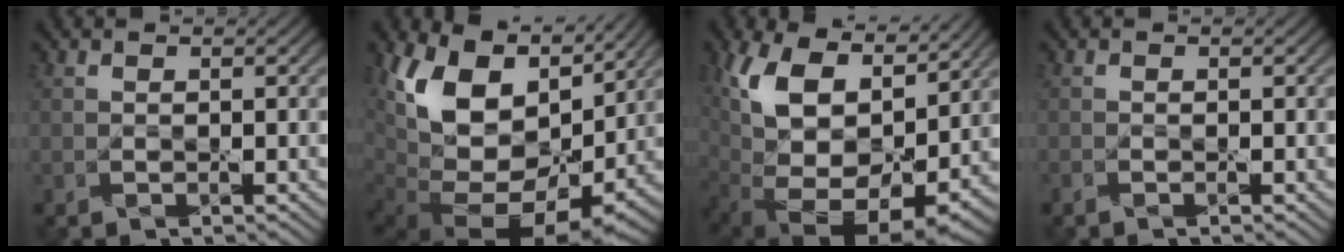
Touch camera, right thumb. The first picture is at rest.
{"total": 19.3, "force": [5.1, 13.6, 12.7], "torque": [-0.241, -0.003, 0.114]}
{"total": 17.8, "force": [5.2, 11.5, 12.6], "torque": [-0.216, -0.003, 0.119]}
{"total": 0.7, "force": [-0.7, 0.2, 0.2], "torque": [-0.008, -0.002, -0.016]}